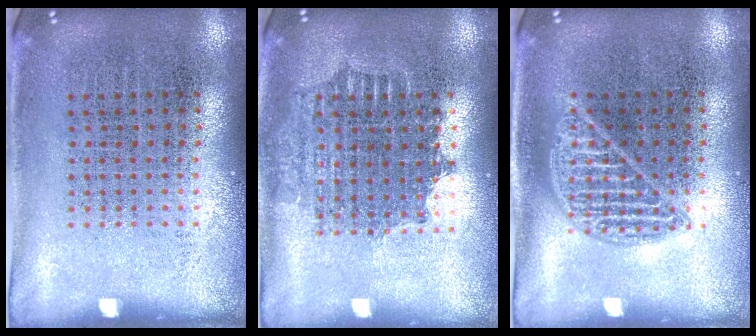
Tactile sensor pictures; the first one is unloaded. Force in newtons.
{"total": 1.5, "press": 1.3, "slide": 0.8}
{"total": 1.1, "press": 1.0, "slide": 0.2}